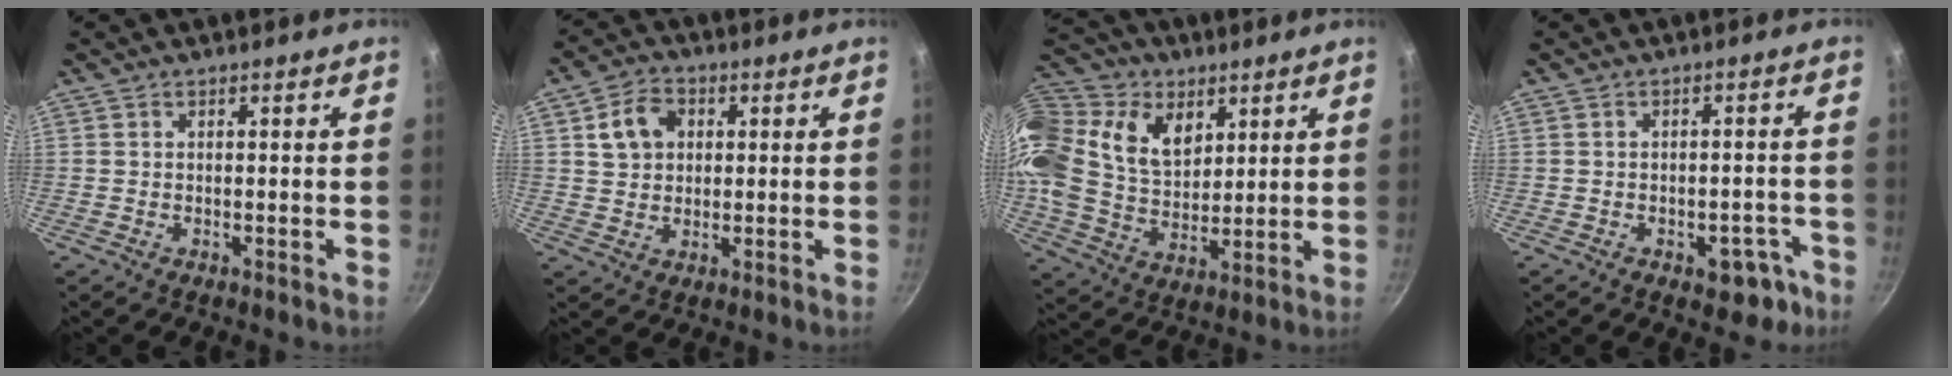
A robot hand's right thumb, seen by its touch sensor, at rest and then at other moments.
{"total": 7.4, "force": [2.0, 5.9, 4.0], "torque": [-0.052, 0.010, 0.029]}
{"total": 26.2, "force": [10.7, 18.3, 15.3], "torque": [-0.335, 0.016, 0.194]}
{"total": 6.0, "force": [-3.0, 3.7, 3.6], "torque": [-0.010, 0.029, -0.024]}